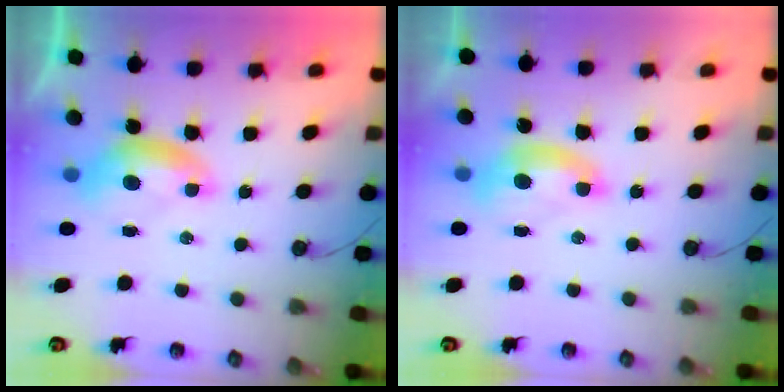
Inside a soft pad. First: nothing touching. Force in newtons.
{"total": 1.7, "press": 1.6, "slide": 0.3}